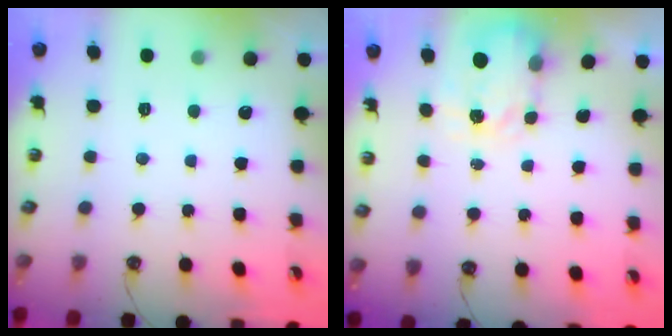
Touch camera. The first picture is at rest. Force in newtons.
{"total": 4.0, "press": 3.9, "slide": 0.6}